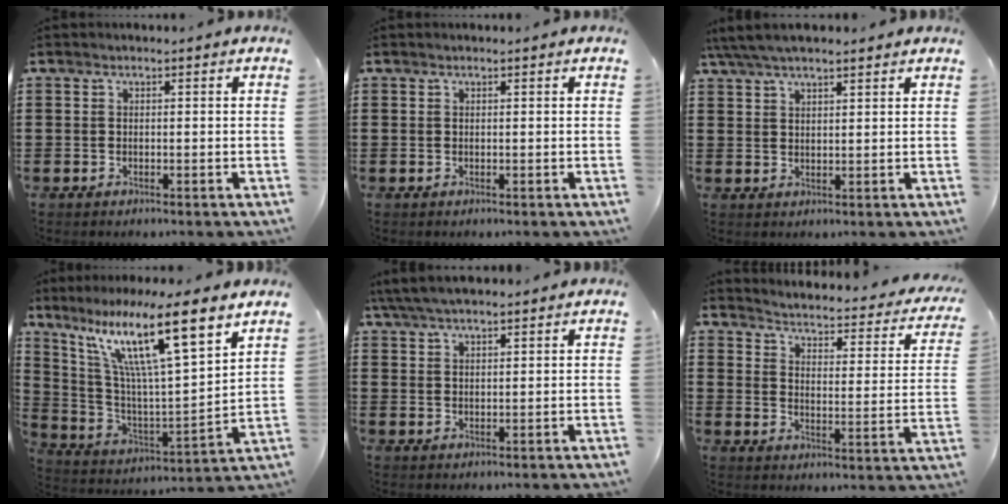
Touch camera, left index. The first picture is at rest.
{"total": 0.0}
{"total": 4.6, "force": [3.6, 1.0, 2.6], "torque": [-0.058, 0.002, 0.067]}
{"total": 14.5, "force": [9.3, 1.3, 11.0], "torque": [-0.230, -0.046, 0.146]}
{"total": 4.5, "force": [3.8, 0.9, 2.2], "torque": [-0.053, 0.001, 0.072]}
{"total": 2.5, "force": [2.4, -0.3, 0.8], "torque": [-0.036, -0.032, 0.029]}